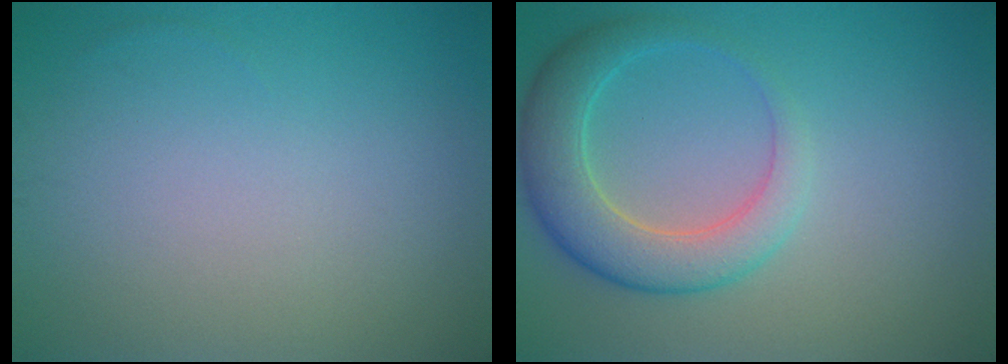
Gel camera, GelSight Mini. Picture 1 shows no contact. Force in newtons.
{"total": 5.2, "press": 5.2, "slide": 0.3}